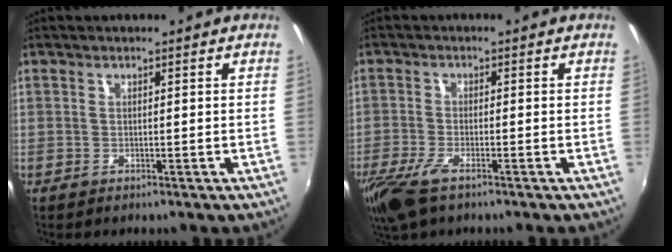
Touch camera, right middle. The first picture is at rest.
{"total": 7.0, "force": [-4.6, 2.2, 4.8], "torque": [-0.122, -0.022, -0.091]}